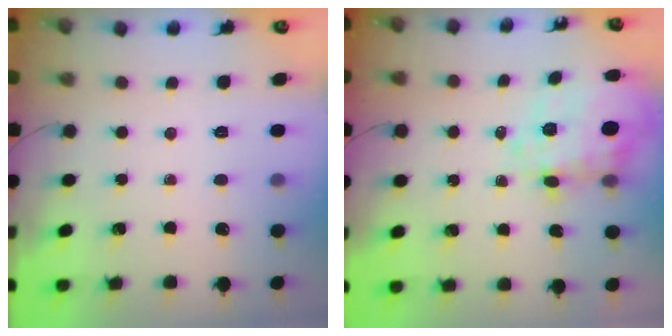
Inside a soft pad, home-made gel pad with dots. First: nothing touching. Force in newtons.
{"total": 6.4, "press": 5.6, "slide": 3.1}